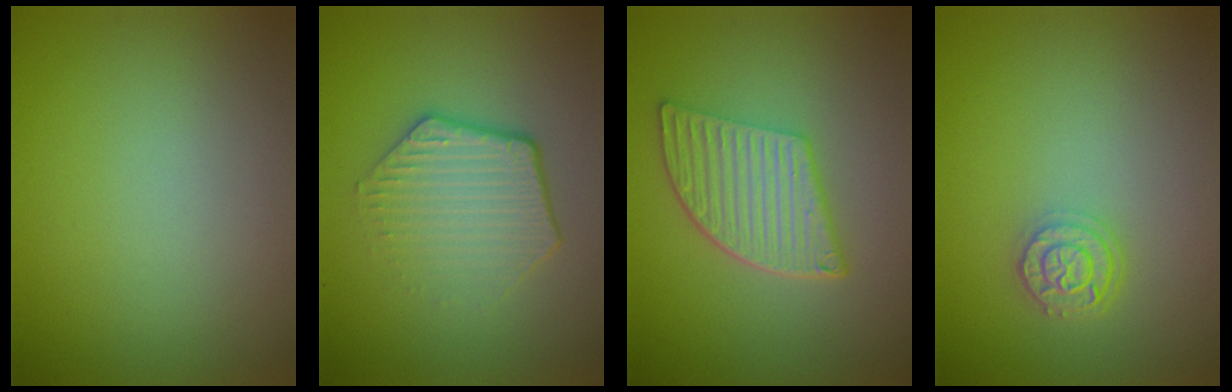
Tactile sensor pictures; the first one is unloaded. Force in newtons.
{"total": 4.5, "press": 3.2, "slide": 3.1}
{"total": 5.8, "press": 4.2, "slide": 3.9}
{"total": 2.3, "press": 1.9, "slide": 1.3}